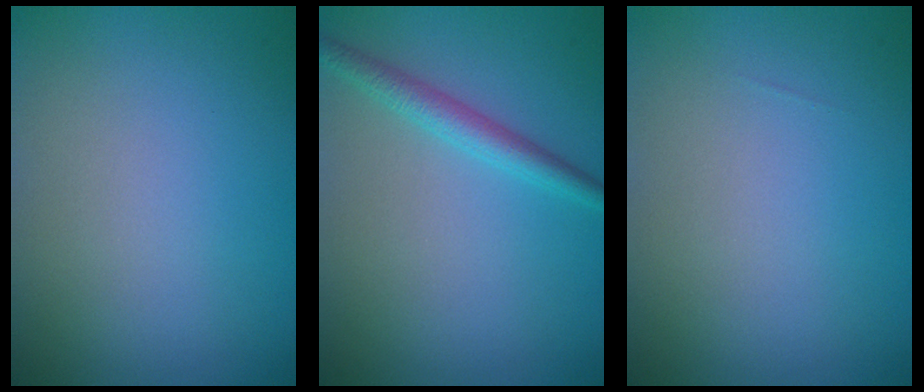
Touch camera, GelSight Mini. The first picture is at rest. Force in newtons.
{"total": 2.3, "press": 2.3, "slide": 0.1}
{"total": 0.0}